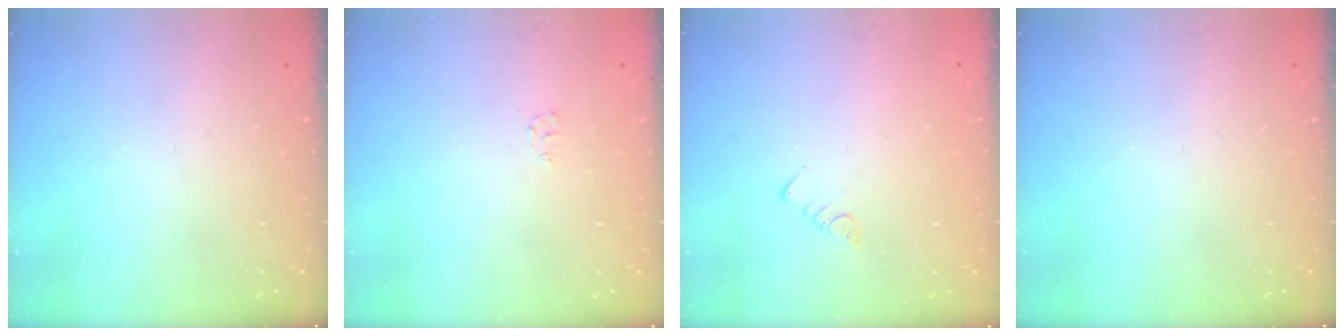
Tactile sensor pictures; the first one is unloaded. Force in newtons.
{"total": 4.7, "press": 4.6, "slide": 0.5}
{"total": 2.7, "press": 2.7, "slide": 0.5}
{"total": 0.0}